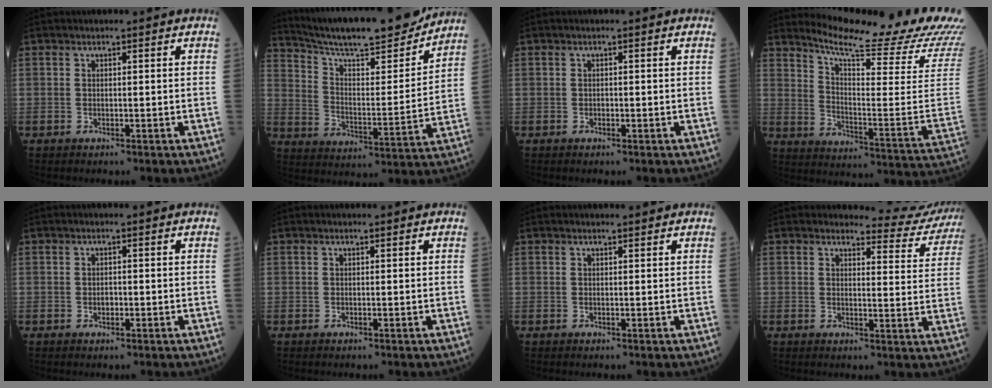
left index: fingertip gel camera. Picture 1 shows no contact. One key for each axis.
{"total": 20.8, "fx": 18.9, "fy": 1.8, "fz": 8.5, "tx": -0.146, "ty": -0.019, "tz": 0.286}
{"total": 0.0}
{"total": 23.4, "fx": 21.2, "fy": -0.1, "fz": 10.0, "tx": -0.167, "ty": -0.107, "tz": 0.271}
{"total": 0.9, "fx": -0.2, "fy": 0.6, "fz": 0.6, "tx": -0.012, "ty": 0.001, "tz": -0.004}
{"total": 0.0}
{"total": 1.3, "fx": 1.3, "fy": 0.1, "fz": 0.2, "tx": -0.009, "ty": 0.004, "tz": 0.018}
{"total": 8.5, "fx": 8.4, "fy": 0.8, "fz": -1.1, "tx": 0.020, "ty": -0.054, "tz": 0.079}